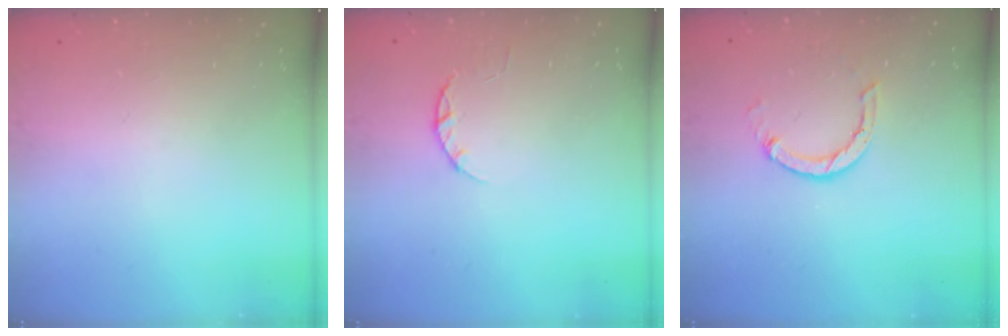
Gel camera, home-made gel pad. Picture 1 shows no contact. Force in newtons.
{"total": 2.4, "press": 2.3, "slide": 0.4}
{"total": 4.4, "press": 4.3, "slide": 0.5}